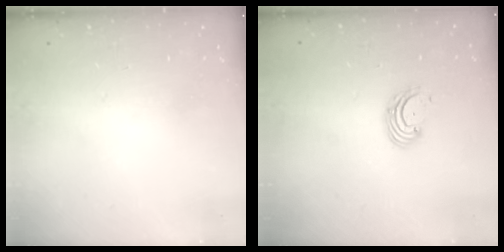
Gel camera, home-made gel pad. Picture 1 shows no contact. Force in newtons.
{"total": 2.9, "press": 2.9, "slide": 0.3}